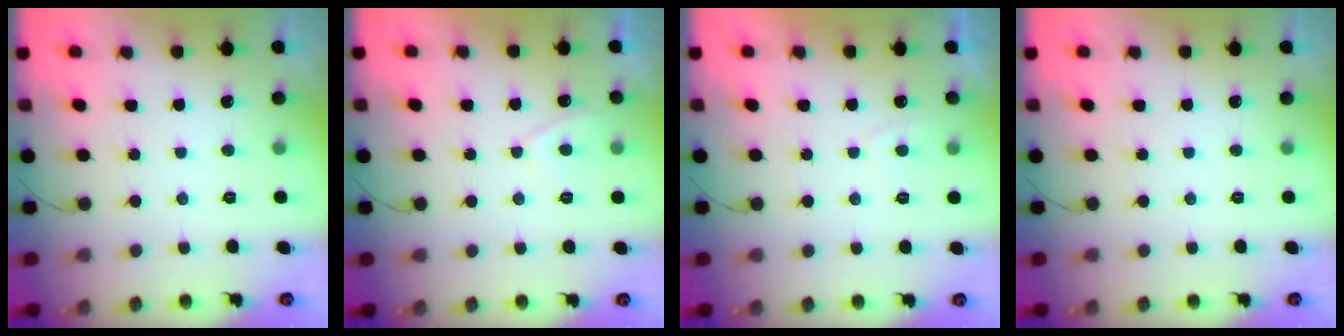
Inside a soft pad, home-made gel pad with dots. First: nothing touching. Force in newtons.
{"total": 2.4, "press": 2.4, "slide": 0.5}
{"total": 1.0, "press": 0.8, "slide": 0.6}
{"total": 0.0}